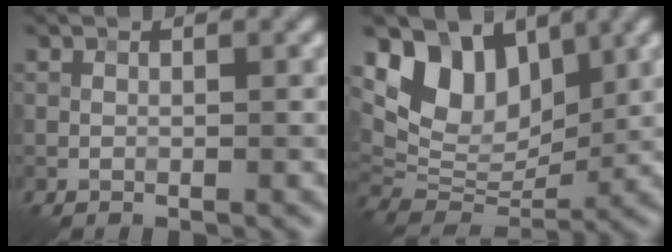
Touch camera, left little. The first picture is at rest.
{"total": 8.2, "force": [4.1, 5.3, 4.7], "torque": [-0.080, -0.009, 0.071]}